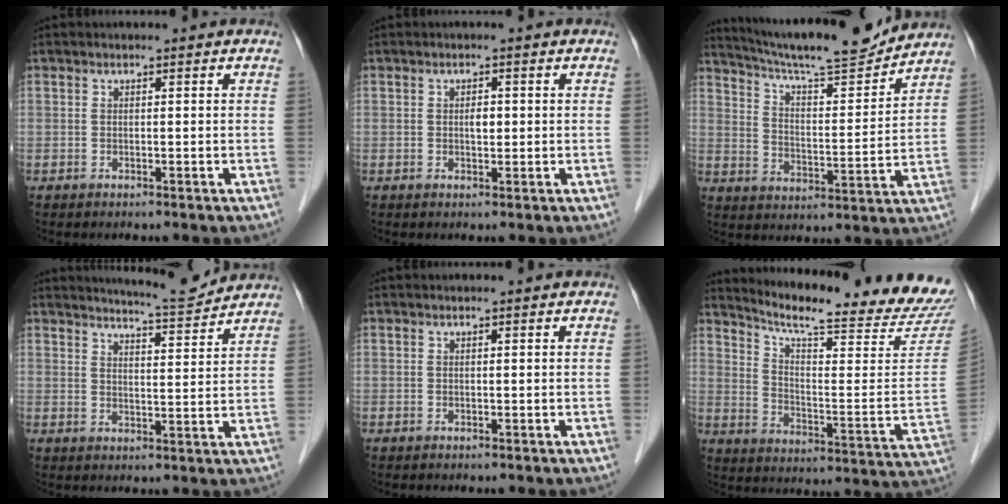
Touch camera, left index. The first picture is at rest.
{"total": 1.5, "force": [-0.3, 0.8, 1.2], "torque": [-0.019, -0.004, -0.006]}
{"total": 15.9, "force": [14.9, 0.7, 5.6], "torque": [-0.101, -0.012, 0.227]}
{"total": 10.1, "force": [9.8, 0.0, 2.5], "torque": [-0.047, -0.012, 0.138]}
{"total": 0.0}
{"total": 23.1, "force": [21.9, 0.1, 7.4], "torque": [-0.124, -0.115, 0.276]}